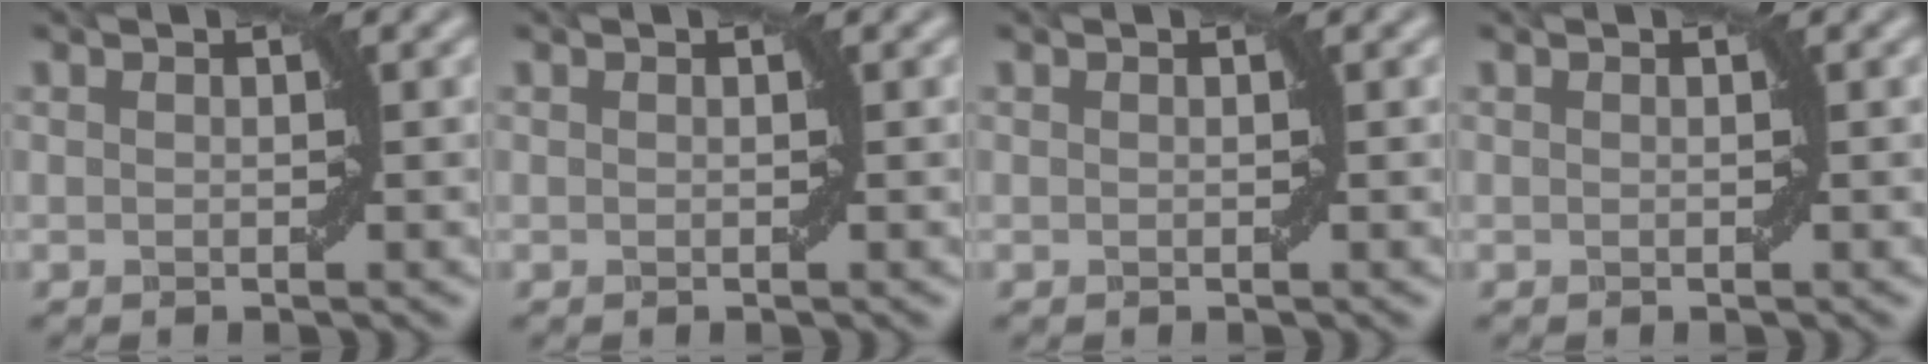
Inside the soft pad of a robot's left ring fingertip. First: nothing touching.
{"total": 0.0}
{"total": 0.0}
{"total": 0.0}